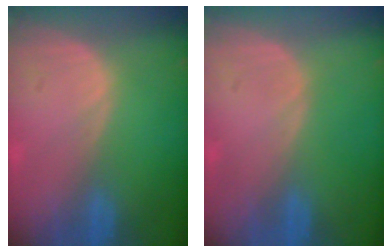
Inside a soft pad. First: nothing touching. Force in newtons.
{"total": 0.0}